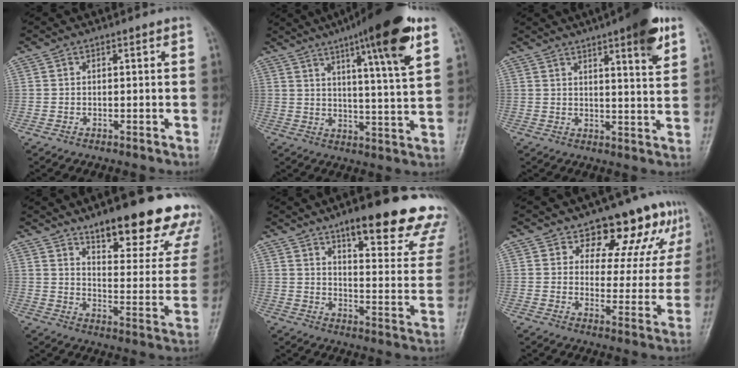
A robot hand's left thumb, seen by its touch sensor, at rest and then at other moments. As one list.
[{"total": 17.5, "force": [9.5, 2.1, 14.5], "torque": [-0.205, -0.035, 0.137]}, {"total": 10.5, "force": [5.9, 1.9, 8.4], "torque": [-0.103, -0.026, 0.075]}, {"total": 24.6, "force": [17.2, 8.1, 15.6], "torque": [-0.154, -0.089, 0.225]}, {"total": 24.1, "force": [15.8, 6.6, 16.9], "torque": [-0.179, -0.069, 0.201]}, {"total": 13.9, "force": [9.6, 6.8, 7.3], "torque": [-0.041, -0.054, 0.120]}]